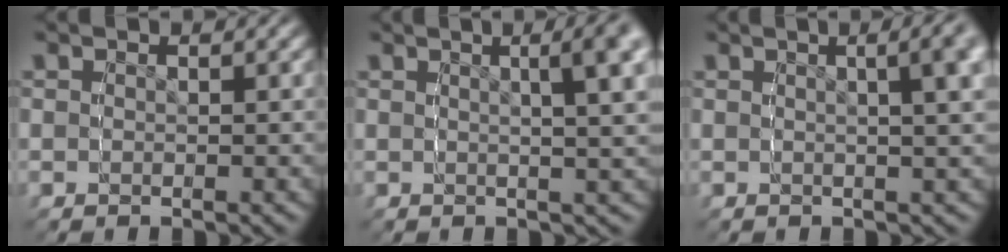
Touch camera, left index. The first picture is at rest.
{"total": 1.8, "force": [0.5, -0.7, 1.5], "torque": [0.007, 0.026, 0.007]}
{"total": 1.5, "force": [0.0, -0.7, 1.3], "torque": [-0.003, 0.021, 0.001]}